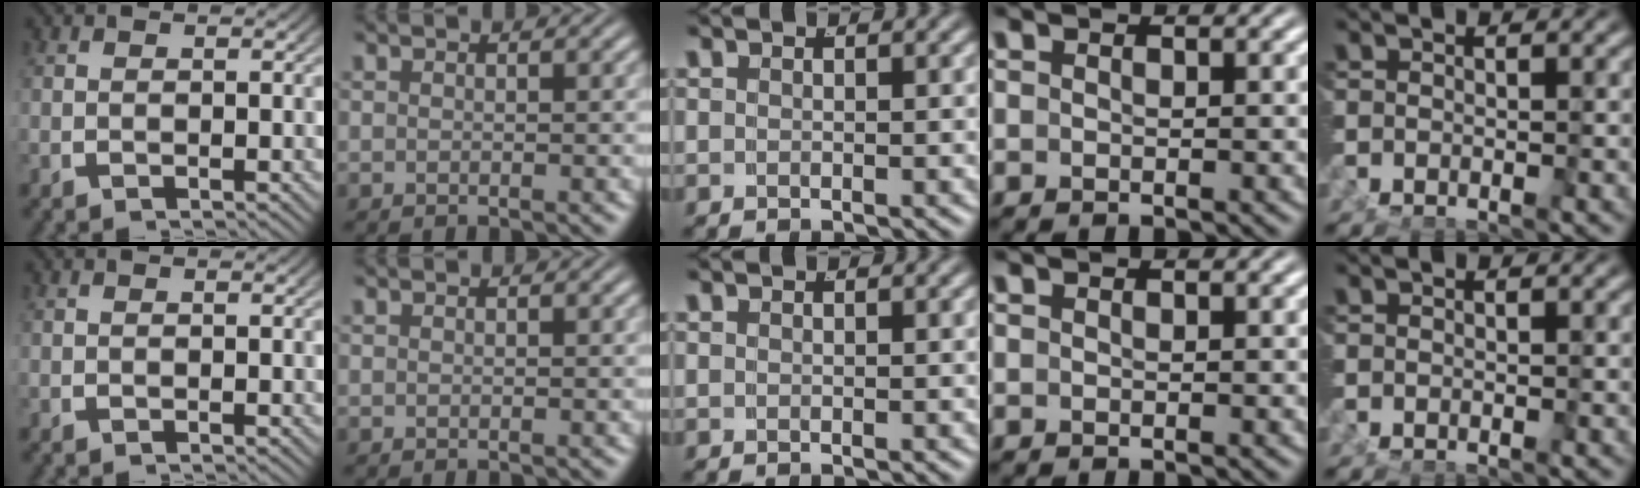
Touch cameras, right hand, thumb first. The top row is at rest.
{}